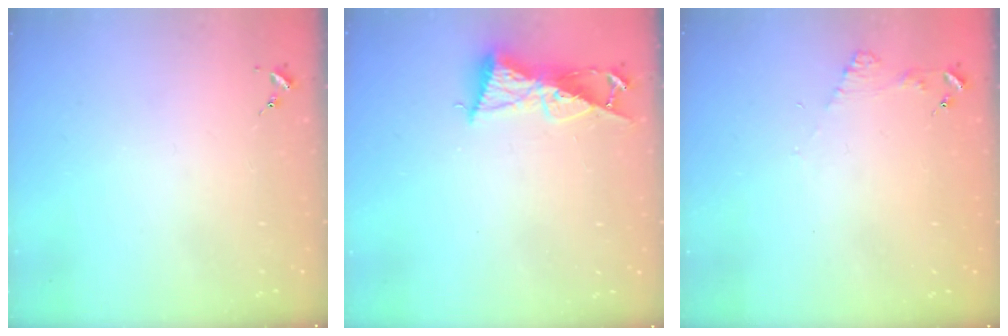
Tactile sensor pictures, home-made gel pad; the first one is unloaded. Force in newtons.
{"total": 9.0, "press": 9.0, "slide": 0.5}
{"total": 5.5, "press": 5.5, "slide": 0.6}